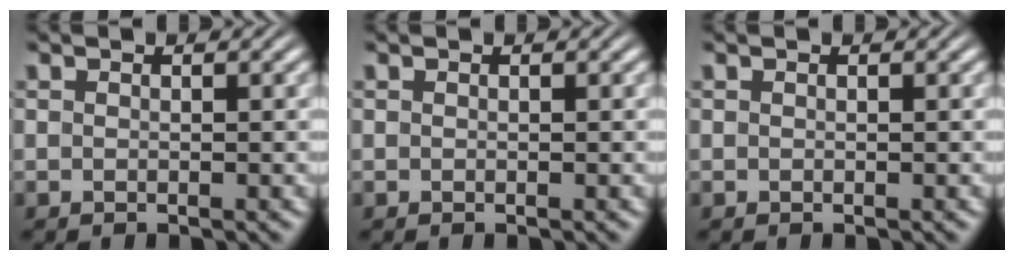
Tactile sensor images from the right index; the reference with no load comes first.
{"total": 0.0}
{"total": 0.0}